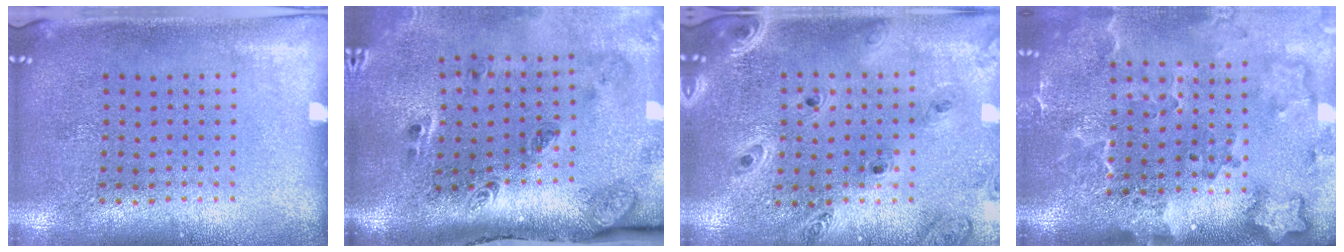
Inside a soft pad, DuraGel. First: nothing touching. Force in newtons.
{"total": 3.4, "press": 2.0, "slide": 2.7}
{"total": 1.4, "press": 1.4, "slide": 0.1}
{"total": 3.1, "press": 2.4, "slide": 2.0}